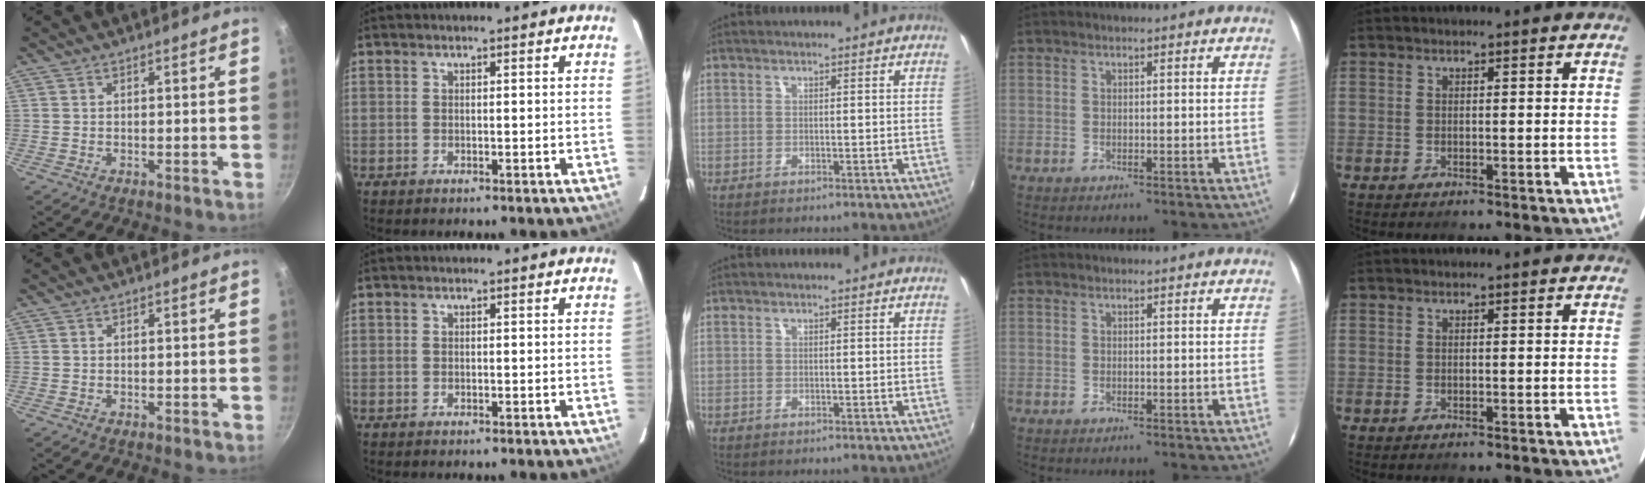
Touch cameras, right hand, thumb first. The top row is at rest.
{}